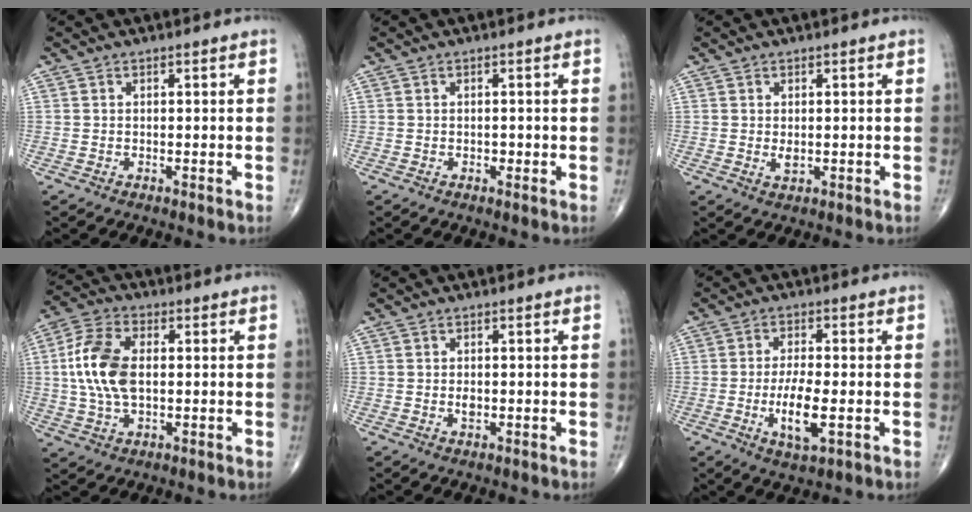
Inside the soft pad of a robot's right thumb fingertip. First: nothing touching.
{"total": 1.0, "force": [-0.2, 0.7, 0.7], "torque": [-0.003, 0.001, -0.005]}
{"total": 1.5, "force": [0.1, 0.9, 1.3], "torque": [-0.020, -0.005, 0.004]}
{"total": 11.9, "force": [0.7, 6.7, 9.8], "torque": [-0.206, 0.013, 0.013]}
{"total": 1.5, "force": [-0.2, 0.9, 1.1], "torque": [-0.018, 0.000, -0.002]}
{"total": 7.6, "force": [-1.8, 2.5, 7.0], "torque": [-0.132, -0.005, -0.031]}